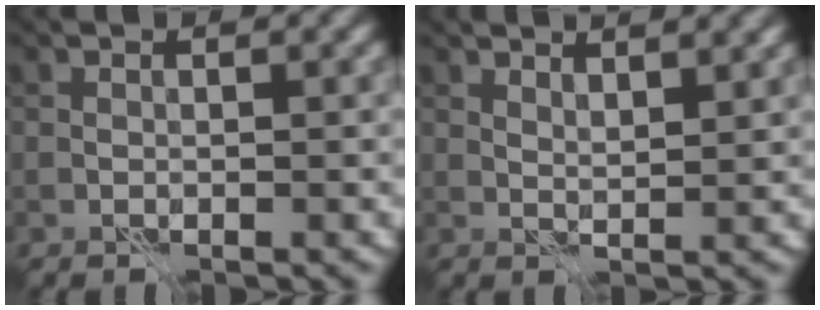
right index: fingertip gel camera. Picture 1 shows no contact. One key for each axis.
{"total": 3.5, "fx": 2.8, "fy": 0.8, "fz": 2.0, "tx": -0.025, "ty": 0.004, "tz": 0.033}